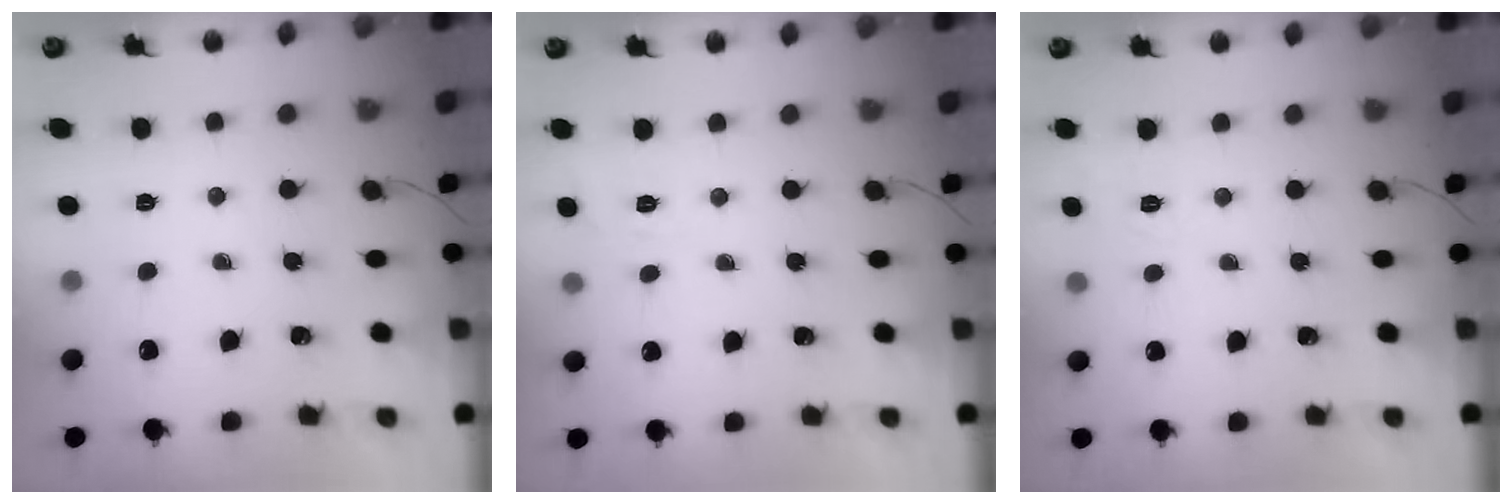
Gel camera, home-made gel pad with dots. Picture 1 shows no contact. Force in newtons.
{"total": 6.2, "press": 5.8, "slide": 2.3}
{"total": 6.4, "press": 6.1, "slide": 2.1}